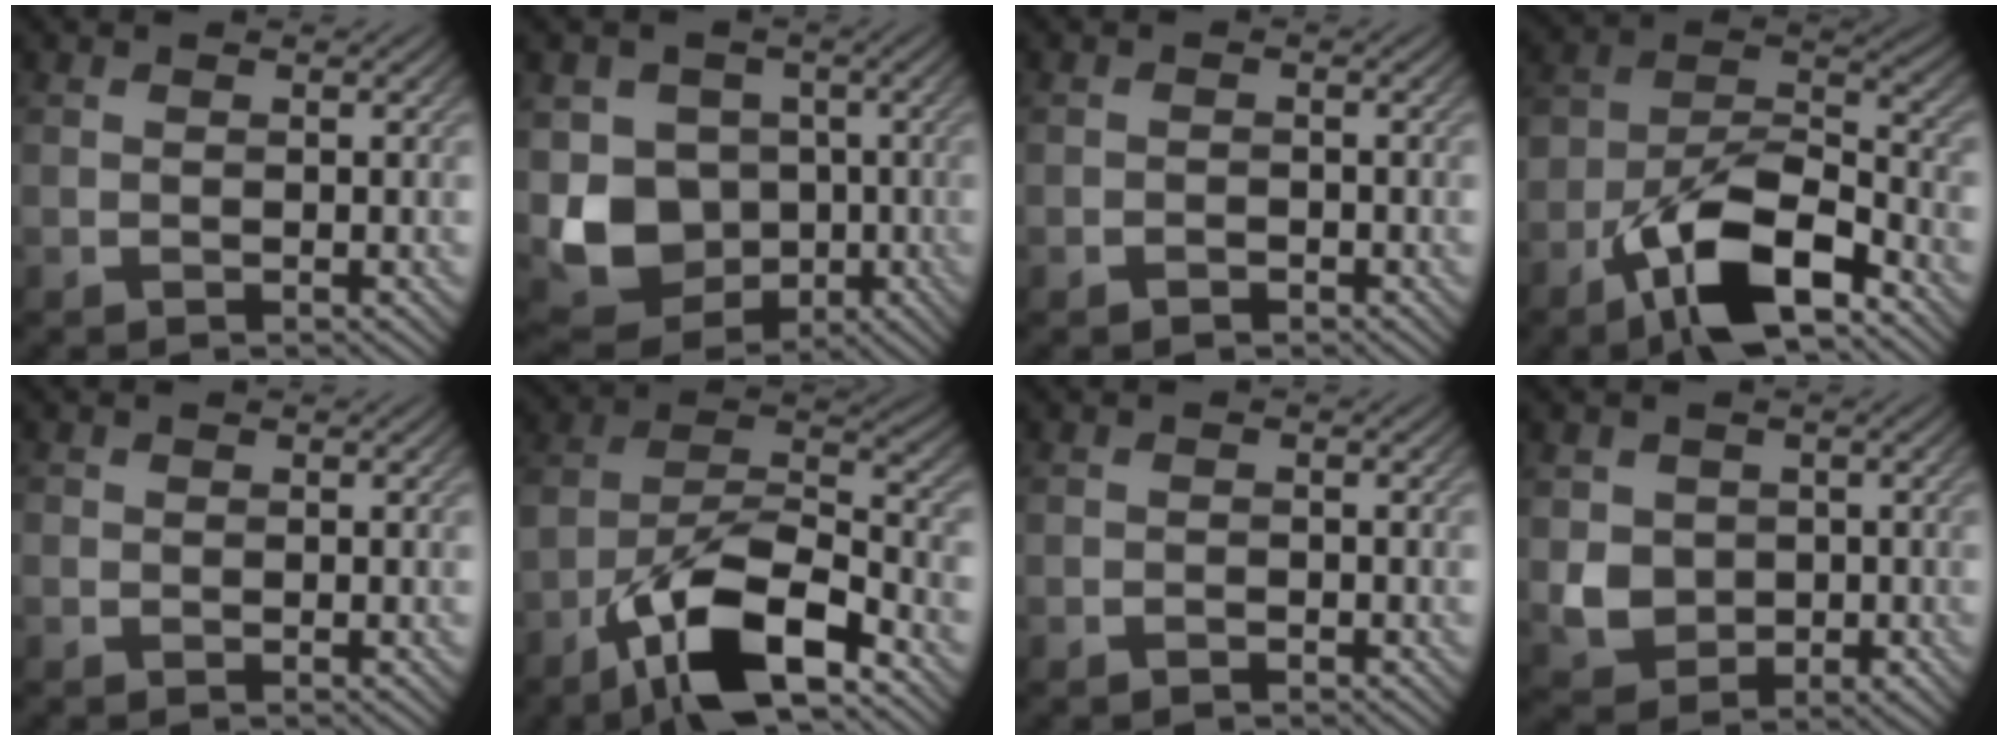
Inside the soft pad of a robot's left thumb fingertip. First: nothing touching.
{"total": 9.6, "force": [-2.1, 8.2, 4.6], "torque": [-0.096, -0.024, -0.045]}
{"total": 1.1, "force": [-1.0, 0.5, 0.1], "torque": [0.000, -0.002, -0.020]}
{"total": 12.4, "force": [-7.1, 5.7, 8.3], "torque": [-0.151, -0.006, -0.141]}
{"total": 0.6, "force": [-0.2, 0.6, -0.1], "torque": [0.004, -0.005, -0.008]}
{"total": 13.2, "force": [-7.8, 5.1, 9.3], "torque": [-0.170, -0.002, -0.161]}
{"total": 0.8, "force": [-0.8, 0.2, 0.1], "torque": [0.001, -0.003, -0.015]}
{"total": 4.3, "force": [0.2, 3.9, 1.8], "torque": [-0.048, -0.012, 0.003]}